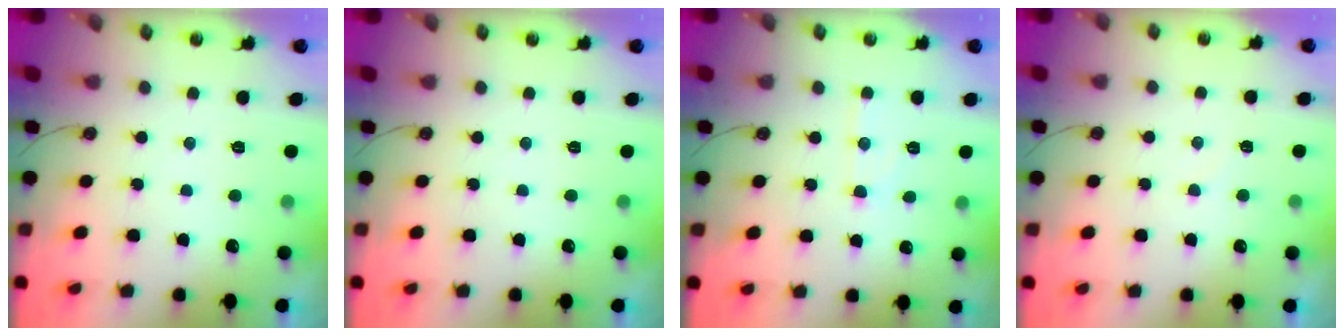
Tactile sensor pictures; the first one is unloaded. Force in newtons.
{"total": 0.0}
{"total": 7.4, "press": 7.4, "slide": 0.5}
{"total": 3.9, "press": 3.9, "slide": 0.6}